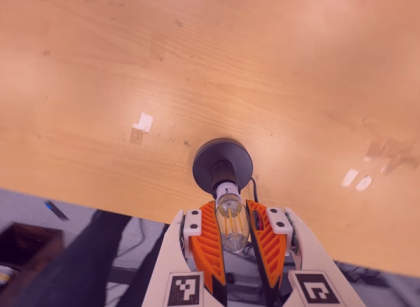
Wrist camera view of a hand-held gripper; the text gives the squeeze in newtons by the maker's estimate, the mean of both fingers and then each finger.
{"total": 13.8, "left": 13.2, "right": 14.5}